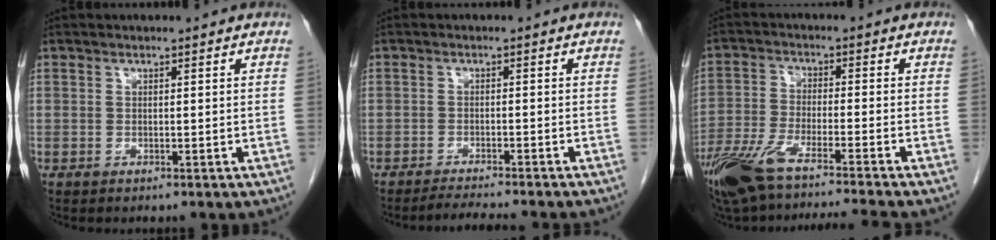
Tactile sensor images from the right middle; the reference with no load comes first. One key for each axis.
{"total": 5.2, "fx": -4.8, "fy": -0.6, "fz": 2.0, "tx": -0.028, "ty": -0.015, "tz": -0.073}
{"total": 14.9, "fx": -12.0, "fy": -0.2, "fz": 8.7, "tx": -0.170, "ty": -0.032, "tz": -0.207}